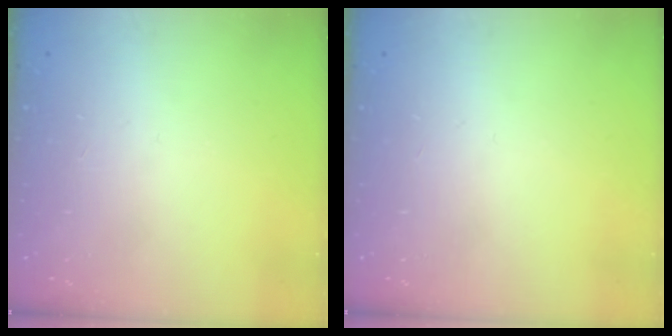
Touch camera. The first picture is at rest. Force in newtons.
{"total": 0.0}